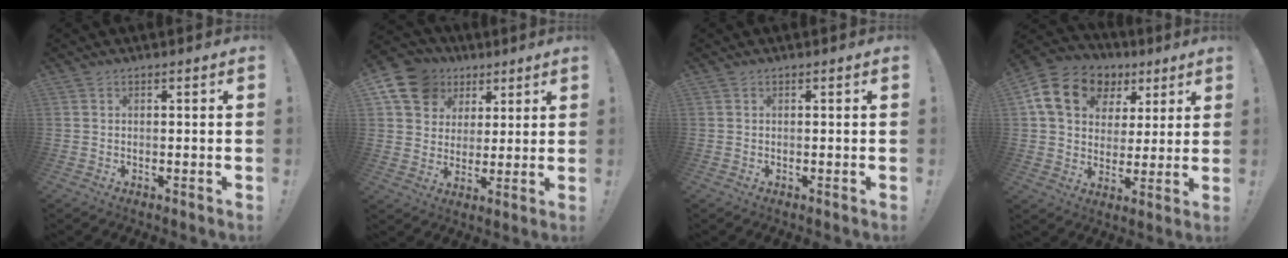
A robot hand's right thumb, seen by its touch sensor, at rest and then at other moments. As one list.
[{"total": 13.9, "force": [6.6, 10.9, 5.4], "torque": [-0.089, -0.031, 0.133]}, {"total": 0.0}, {"total": 16.7, "force": [7.0, 12.4, 8.7], "torque": [-0.140, -0.017, 0.139]}]